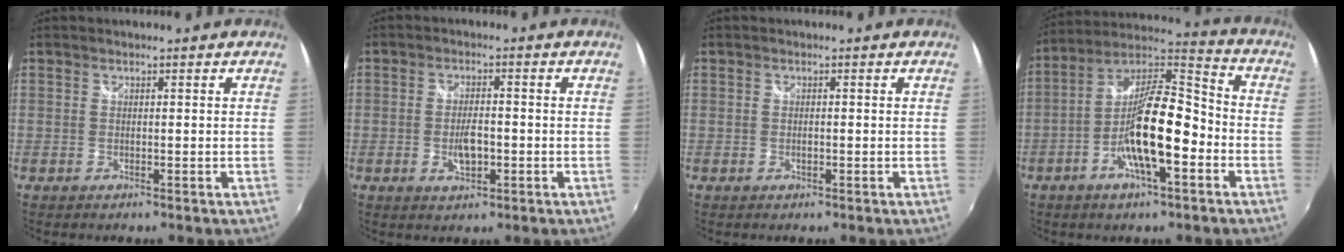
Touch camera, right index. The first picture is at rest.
{"total": 4.6, "force": [-1.3, 2.1, 3.9], "torque": [-0.076, -0.002, -0.021]}
{"total": 0.8, "force": [-0.3, 0.4, 0.6], "torque": [-0.012, 0.000, -0.006]}
{"total": 15.6, "force": [-5.2, 4.5, 14.0], "torque": [-0.262, 0.007, -0.101]}